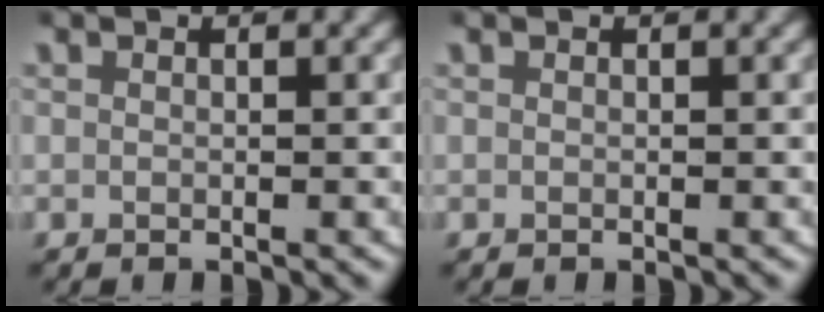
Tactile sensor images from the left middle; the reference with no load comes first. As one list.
[{"total": 0.0}]